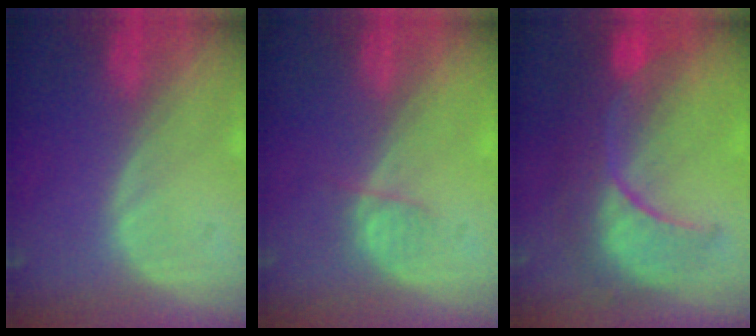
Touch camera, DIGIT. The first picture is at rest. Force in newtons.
{"total": 1.9, "press": 1.7, "slide": 0.8}
{"total": 10.0, "press": 9.2, "slide": 4.1}